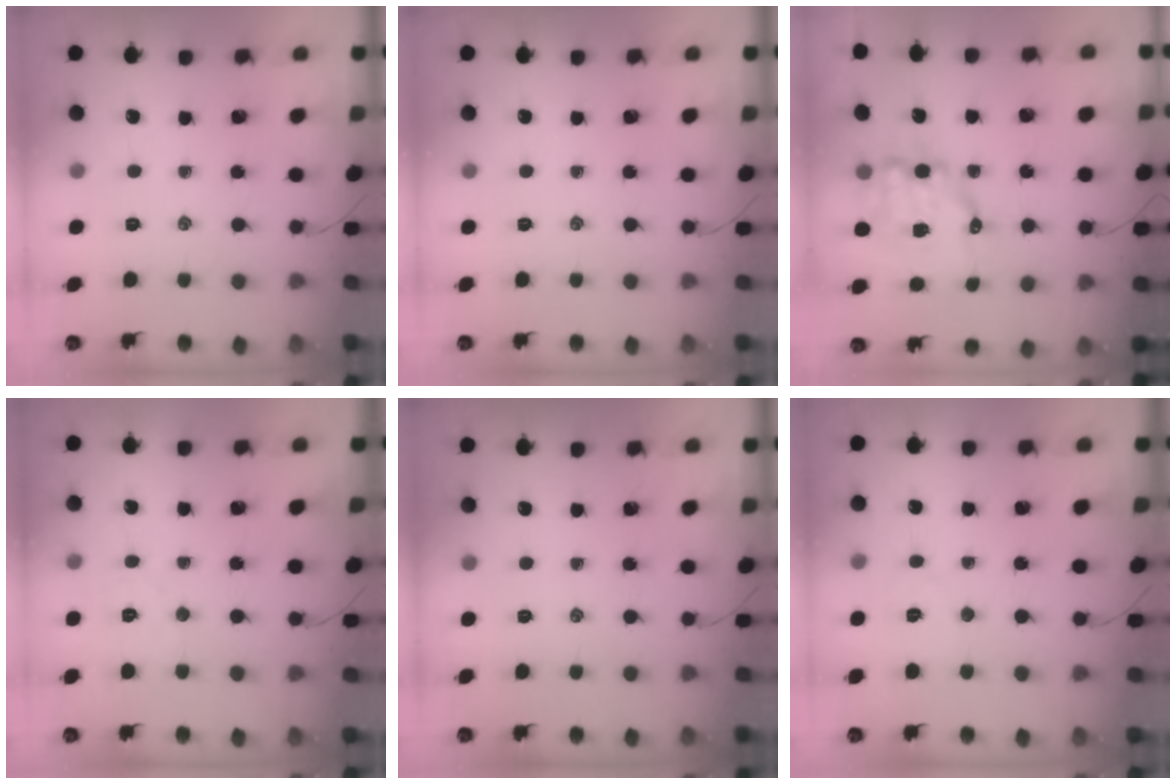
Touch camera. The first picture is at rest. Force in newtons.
{"total": 0.0}
{"total": 9.3, "press": 9.1, "slide": 2.1}
{"total": 3.8, "press": 3.7, "slide": 0.8}
{"total": 0.0}
{"total": 4.7, "press": 4.6, "slide": 1.0}